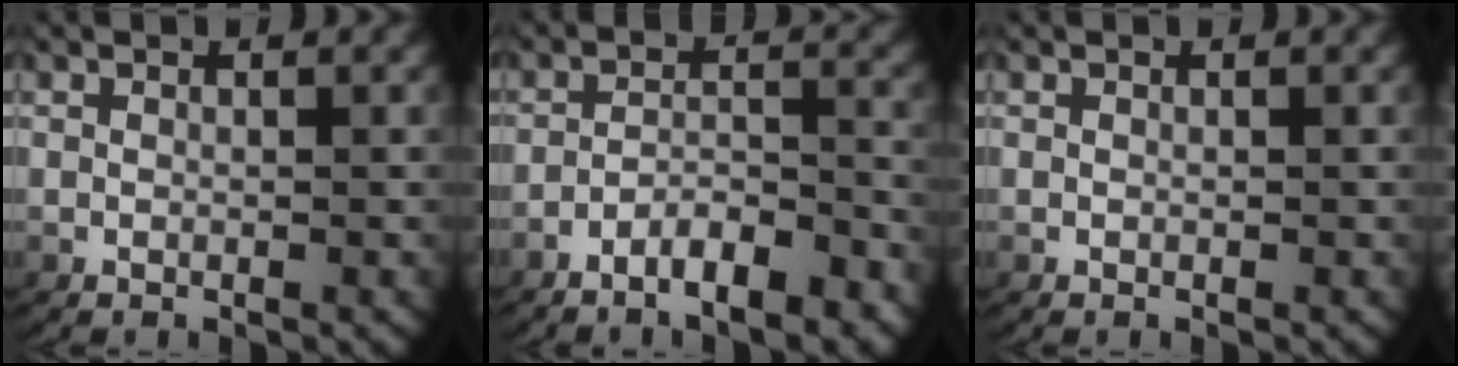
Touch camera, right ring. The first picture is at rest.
{"total": 4.4, "force": [-3.8, 1.2, 1.9], "torque": [-0.026, -0.005, -0.066]}
{"total": 0.0}